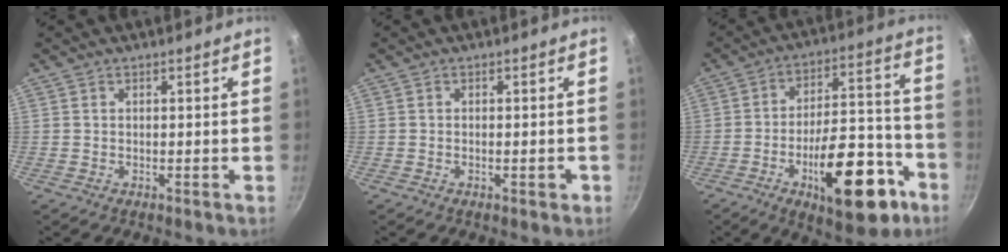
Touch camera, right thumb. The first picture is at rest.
{"total": 1.6, "force": [-0.7, 0.6, 1.4], "torque": [-0.016, 0.004, -0.011]}
{"total": 21.5, "force": [-9.6, 9.3, 16.9], "torque": [-0.199, 0.060, -0.130]}